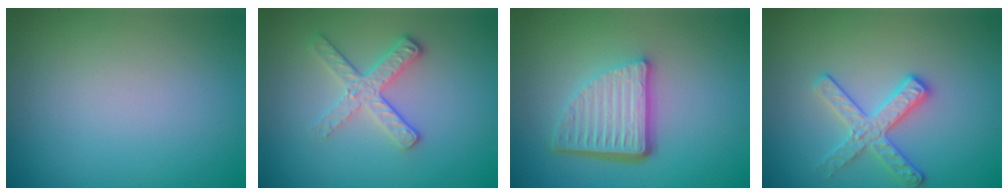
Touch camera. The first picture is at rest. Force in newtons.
{"total": 2.8, "press": 2.5, "slide": 1.3}
{"total": 5.7, "press": 3.8, "slide": 4.2}
{"total": 2.8, "press": 2.7, "slide": 0.5}